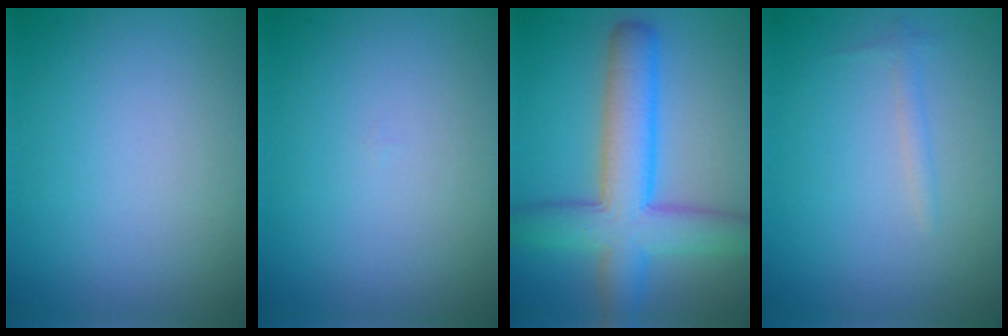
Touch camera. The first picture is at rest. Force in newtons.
{"total": 0.0}
{"total": 7.5, "press": 7.5, "slide": 0.2}
{"total": 0.8, "press": 0.8, "slide": 0.0}